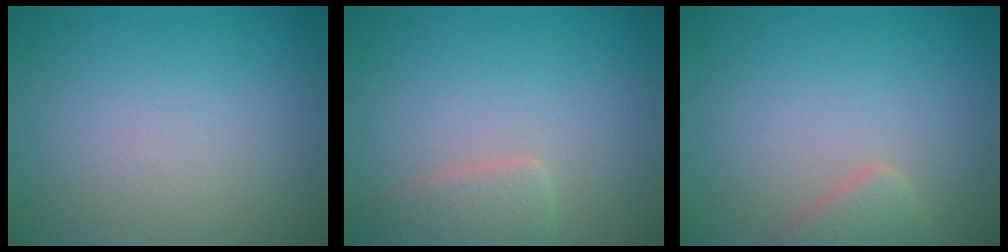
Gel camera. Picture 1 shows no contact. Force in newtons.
{"total": 2.0, "press": 2.0, "slide": 0.2}
{"total": 2.1, "press": 2.1, "slide": 0.1}